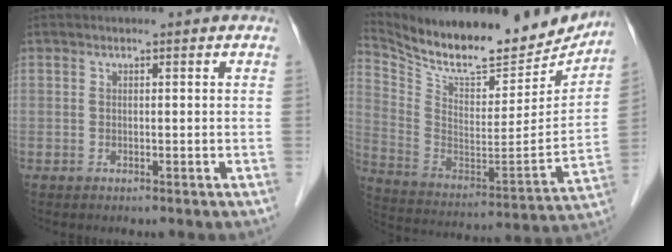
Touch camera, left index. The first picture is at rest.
{"total": 22.3, "force": [19.9, 5.4, 8.5], "torque": [-0.152, -0.031, 0.309]}